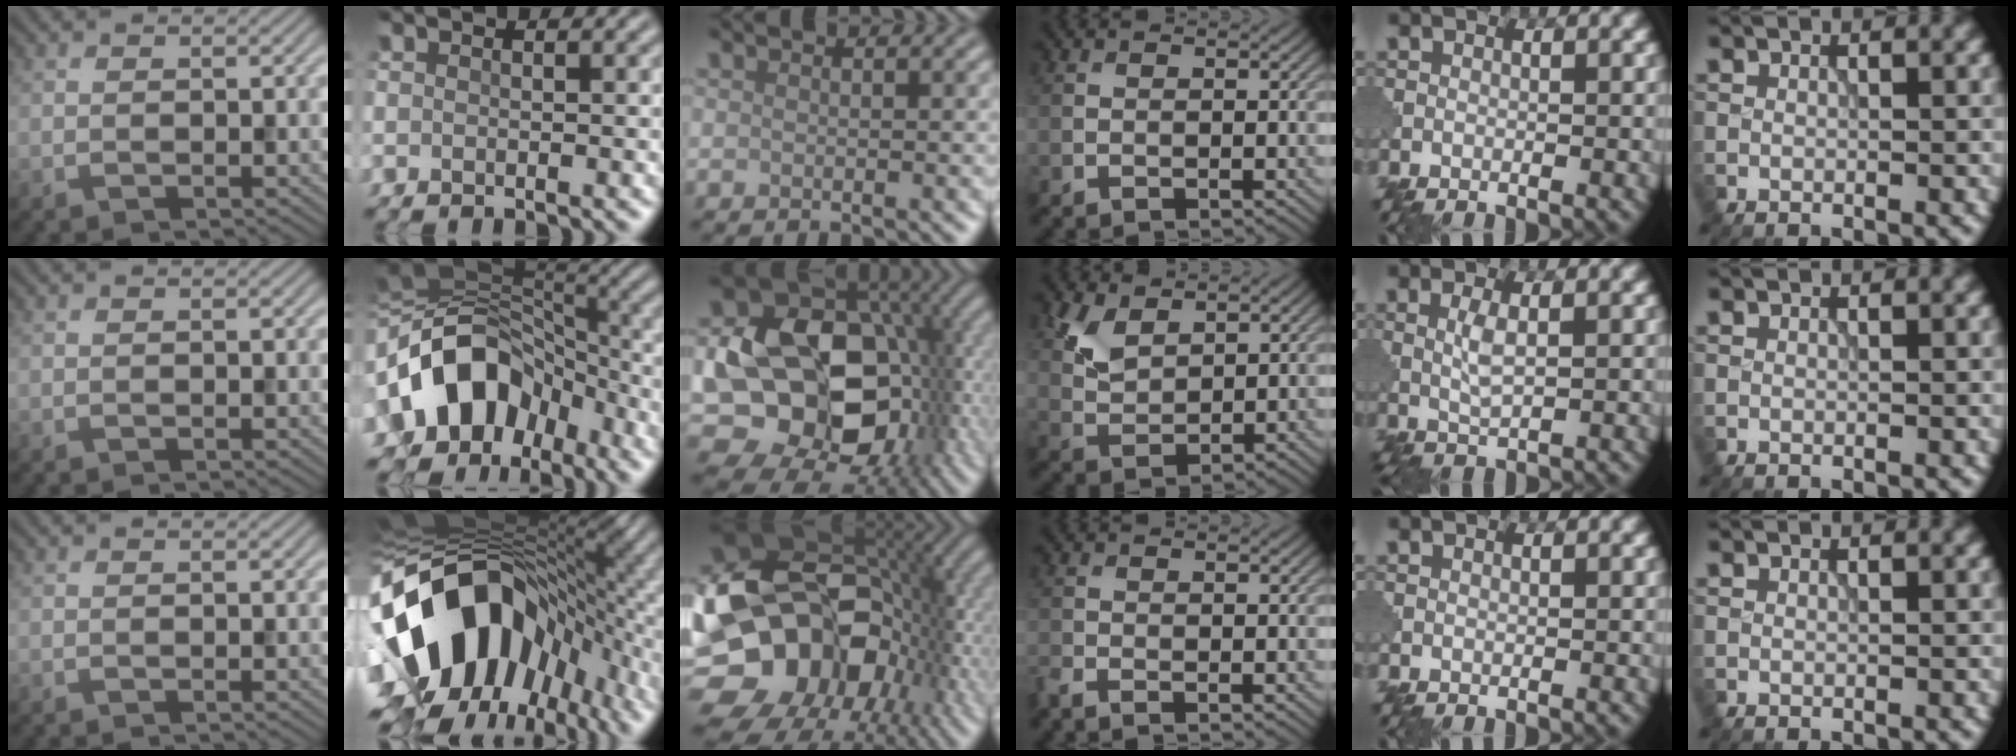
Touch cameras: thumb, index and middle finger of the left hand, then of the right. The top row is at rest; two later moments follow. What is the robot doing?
{"motion": "assemble", "object": "puzzle pieces"}